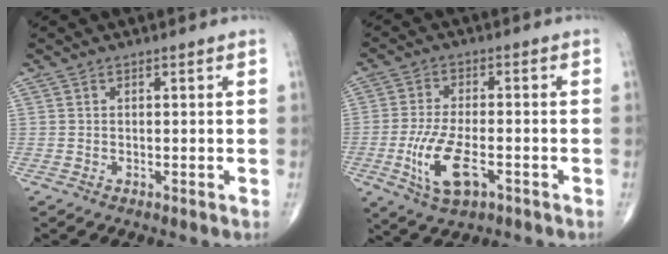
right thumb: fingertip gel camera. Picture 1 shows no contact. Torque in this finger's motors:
{"motor_torque": [3.64, 1.38, 1.37, -0.14, 0.39]}